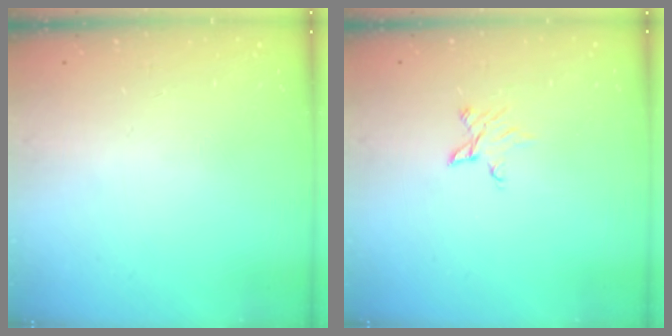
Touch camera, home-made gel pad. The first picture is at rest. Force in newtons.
{"total": 2.9, "press": 2.9, "slide": 0.2}